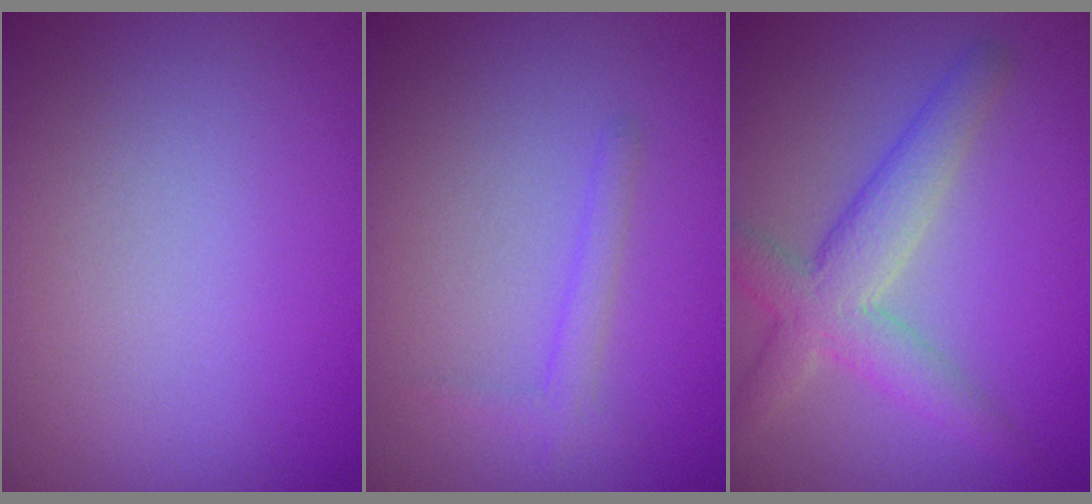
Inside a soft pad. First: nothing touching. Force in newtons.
{"total": 1.3, "press": 1.3, "slide": 0.0}
{"total": 4.6, "press": 4.6, "slide": 0.3}